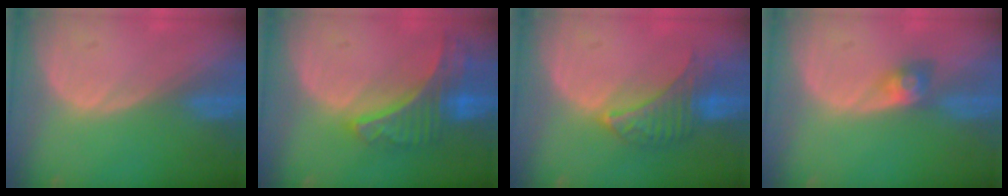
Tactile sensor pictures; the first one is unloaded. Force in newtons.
{"total": 9.0, "press": 7.9, "slide": 4.4}
{"total": 6.5, "press": 6.5, "slide": 0.6}
{"total": 3.0, "press": 2.6, "slide": 1.5}